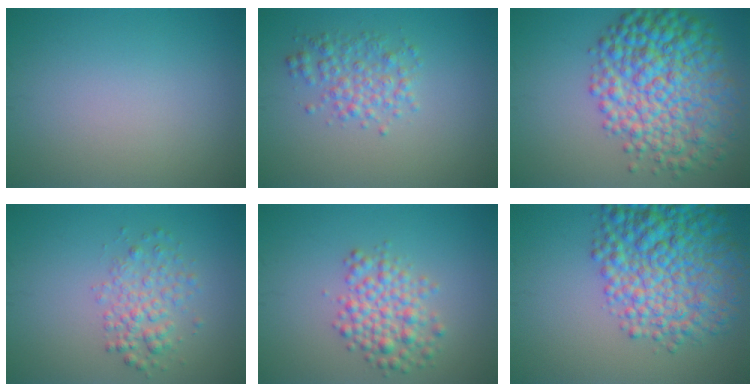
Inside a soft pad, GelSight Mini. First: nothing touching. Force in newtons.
{"total": 2.9, "press": 2.9, "slide": 0.0}
{"total": 9.9, "press": 9.9, "slide": 0.1}
{"total": 2.8, "press": 2.8, "slide": 0.1}
{"total": 3.9, "press": 3.9, "slide": 0.1}
{"total": 9.7, "press": 9.7, "slide": 0.3}